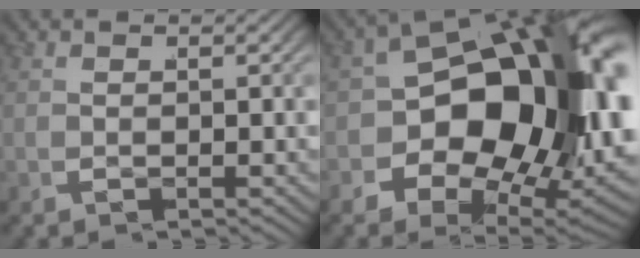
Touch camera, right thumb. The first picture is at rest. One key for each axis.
{"total": 20.4, "fx": -0.1, "fy": 12.4, "fz": 16.2, "tx": -0.254, "ty": -0.044, "tz": 0.018}